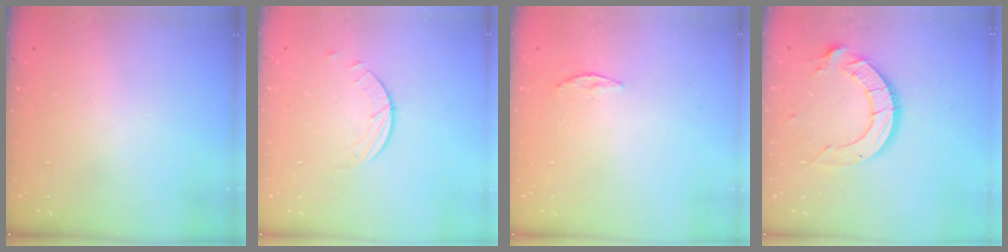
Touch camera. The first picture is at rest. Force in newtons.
{"total": 1.7, "press": 1.7, "slide": 0.2}
{"total": 3.3, "press": 3.3, "slide": 0.4}
{"total": 12.9, "press": 12.8, "slide": 1.4}